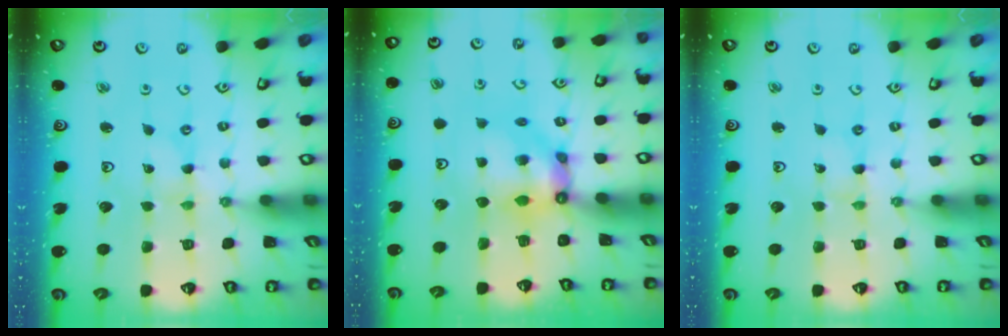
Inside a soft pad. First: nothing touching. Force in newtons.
{"total": 9.0, "press": 8.9, "slide": 1.5}
{"total": 1.6, "press": 1.6, "slide": 0.2}